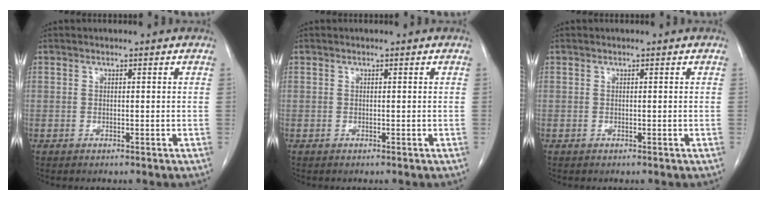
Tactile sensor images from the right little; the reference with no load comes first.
{"total": 0.0}
{"total": 0.0}